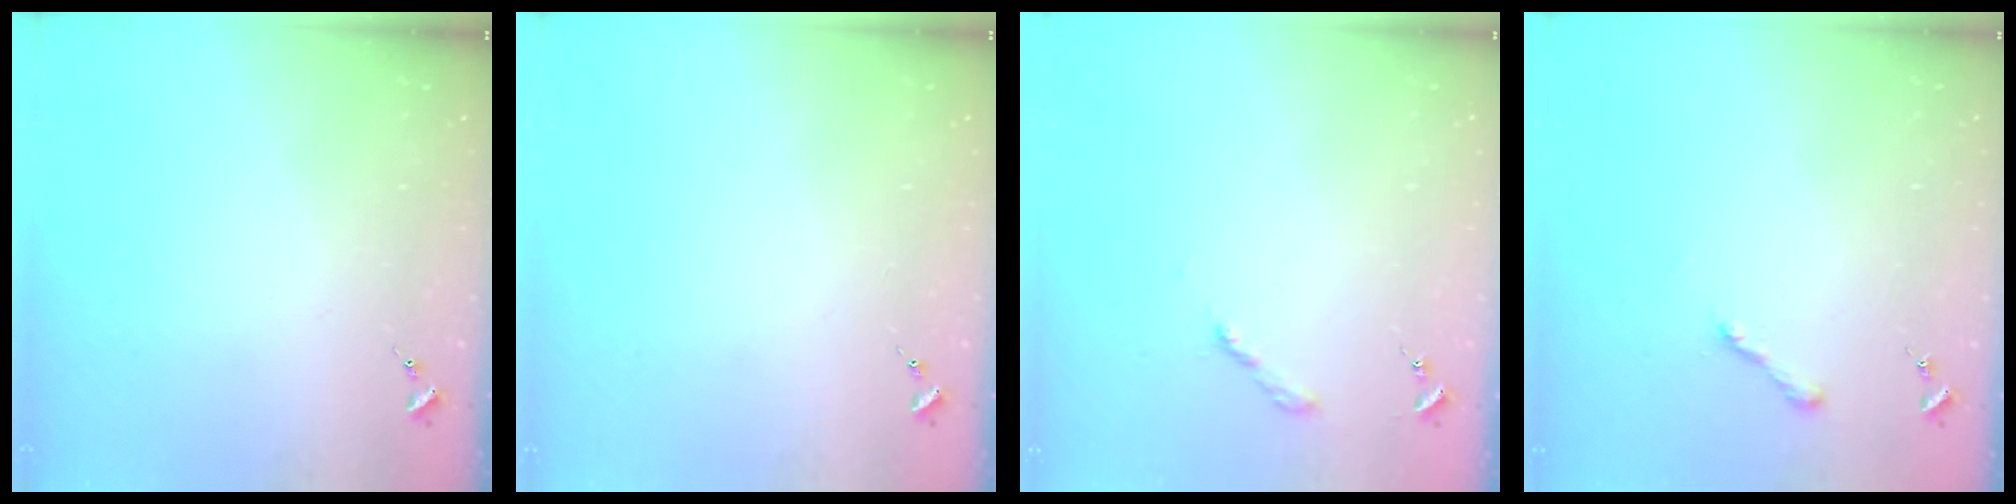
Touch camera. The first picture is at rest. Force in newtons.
{"total": 0.0}
{"total": 2.6, "press": 2.6, "slide": 0.3}
{"total": 4.0, "press": 4.0, "slide": 0.4}